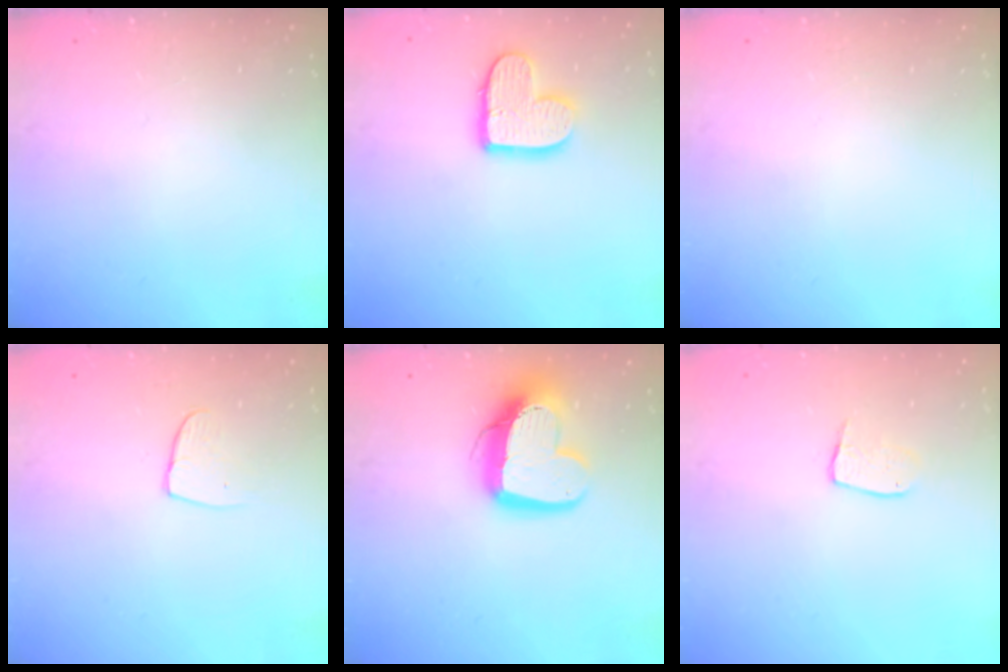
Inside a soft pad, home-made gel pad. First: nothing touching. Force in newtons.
{"total": 11.3, "press": 11.3, "slide": 0.7}
{"total": 0.0}
{"total": 4.3, "press": 4.3, "slide": 0.3}
{"total": 14.0, "press": 13.9, "slide": 1.7}
{"total": 7.4, "press": 7.4, "slide": 0.4}